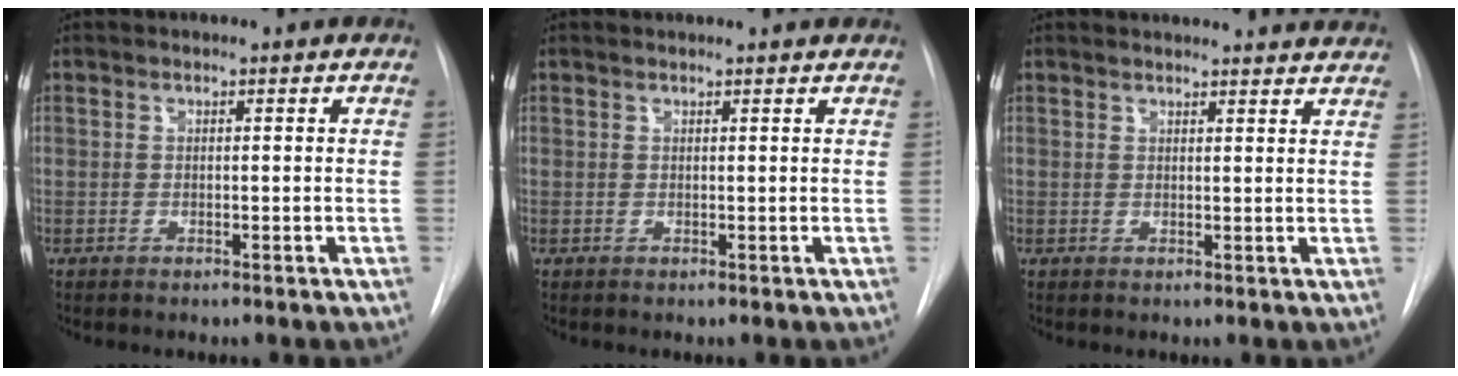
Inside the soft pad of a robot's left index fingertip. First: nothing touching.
{"total": 2.5, "force": [2.4, 0.3, 0.6], "torque": [-0.010, 0.018, 0.023]}
{"total": 12.7, "force": [12.3, 1.6, 2.5], "torque": [-0.018, -0.008, 0.128]}